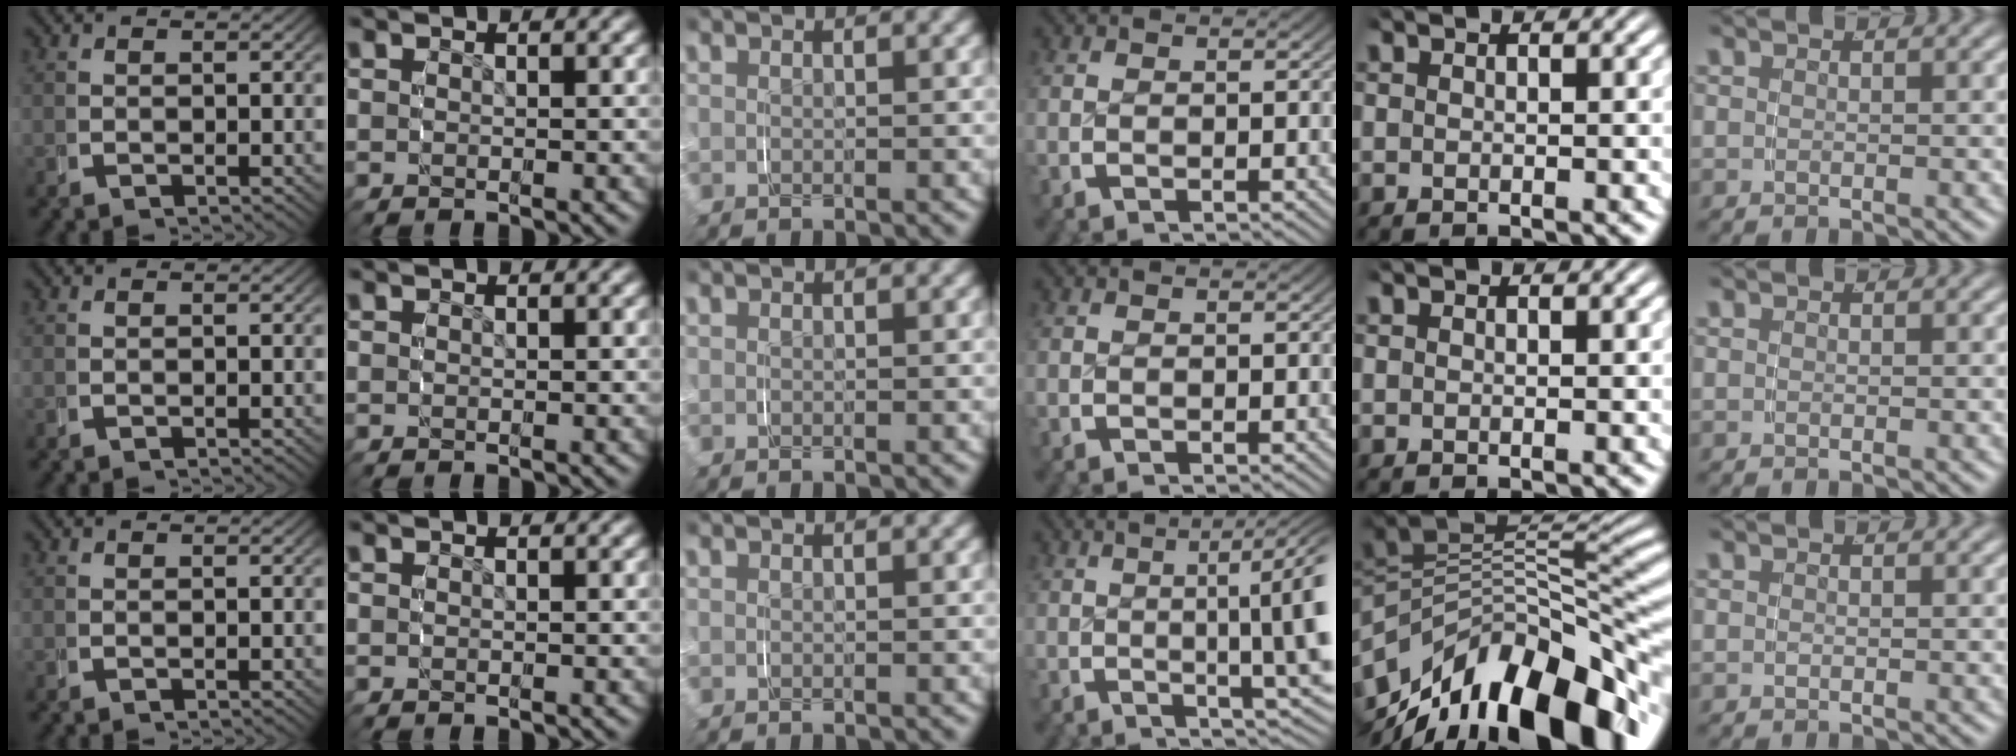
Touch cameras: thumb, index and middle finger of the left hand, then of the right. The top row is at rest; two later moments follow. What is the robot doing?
{"motion": "grasp_and_lifting", "object": "keyboard"}